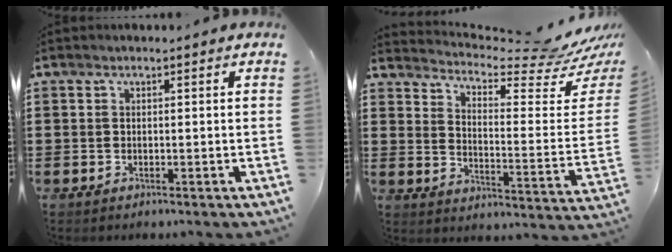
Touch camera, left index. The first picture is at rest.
{"total": 6.0, "force": [5.4, 0.7, 2.5], "torque": [-0.063, -0.054, 0.087]}